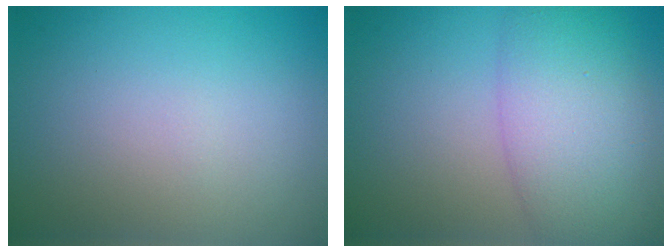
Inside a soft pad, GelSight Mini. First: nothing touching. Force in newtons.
{"total": 7.4, "press": 7.4, "slide": 0.1}